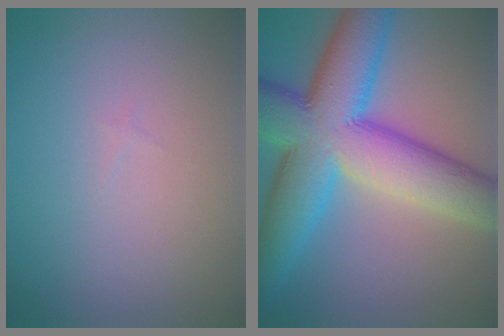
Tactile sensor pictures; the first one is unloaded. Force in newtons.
{"total": 13.7, "press": 13.7, "slide": 0.2}